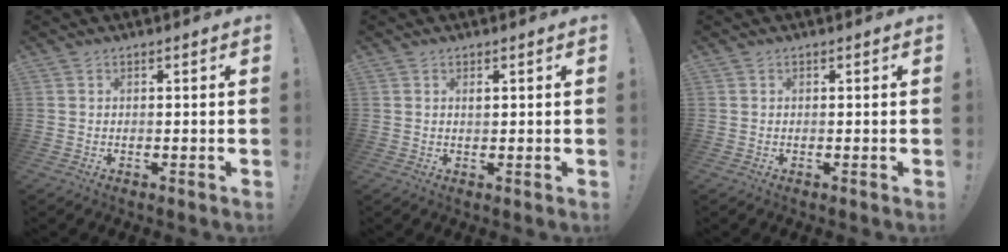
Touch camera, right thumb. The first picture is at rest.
{"total": 0.8, "force": [0.3, 0.4, 0.6], "torque": [-0.010, 0.001, 0.004]}
{"total": 0.0}